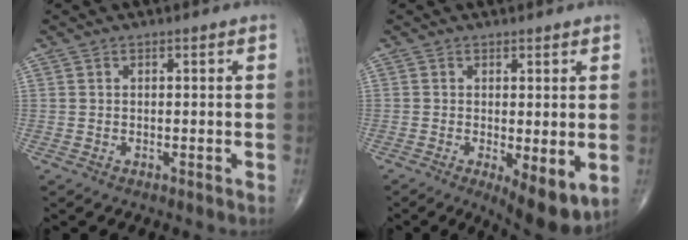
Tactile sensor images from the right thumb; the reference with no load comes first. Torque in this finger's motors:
{"motor_torque": [-0.10, 0.42, 0.08, -0.17, 0.04]}